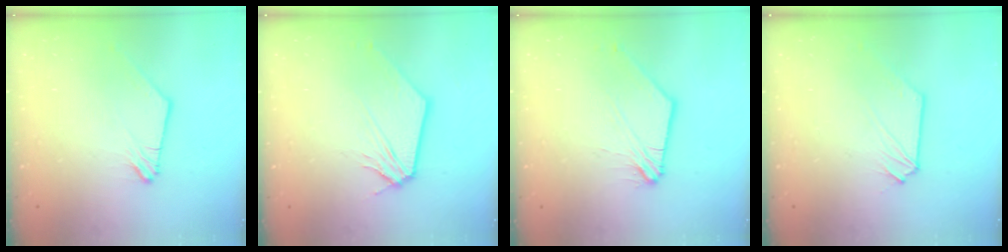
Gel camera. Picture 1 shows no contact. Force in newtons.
{"total": 2.5, "press": 2.5, "slide": 0.3}
{"total": 2.4, "press": 2.4, "slide": 0.5}
{"total": 0.0}